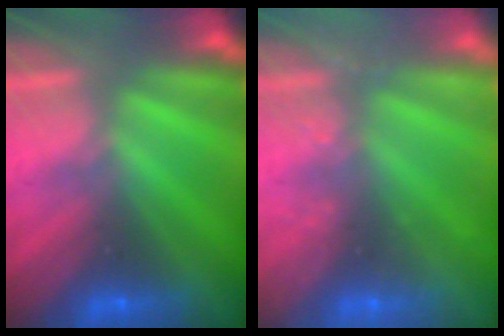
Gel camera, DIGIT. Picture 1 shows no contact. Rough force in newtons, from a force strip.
{"total": 2.3}